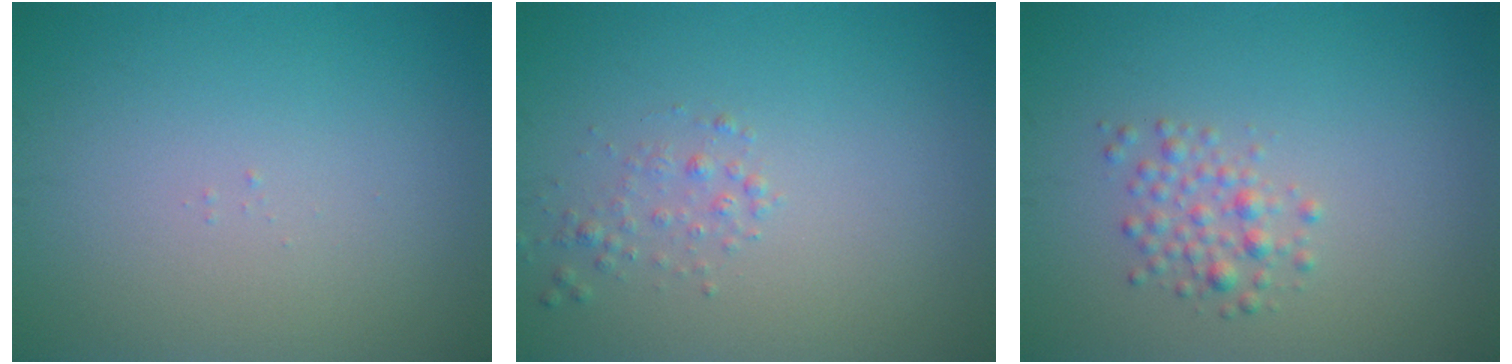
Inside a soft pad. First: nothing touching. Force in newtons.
{"total": 1.2, "press": 1.2, "slide": 0.1}
{"total": 1.9, "press": 1.9, "slide": 0.1}